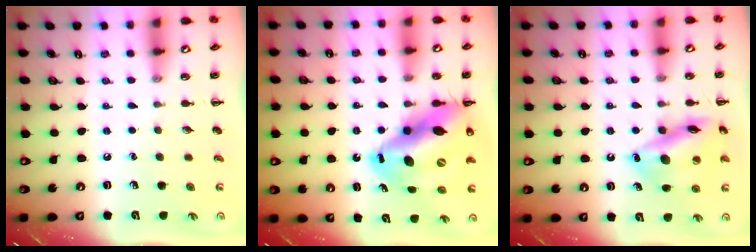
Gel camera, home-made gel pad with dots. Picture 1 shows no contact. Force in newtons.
{"total": 19.4, "press": 18.5, "slide": 5.6}
{"total": 16.7, "press": 16.6, "slide": 1.7}